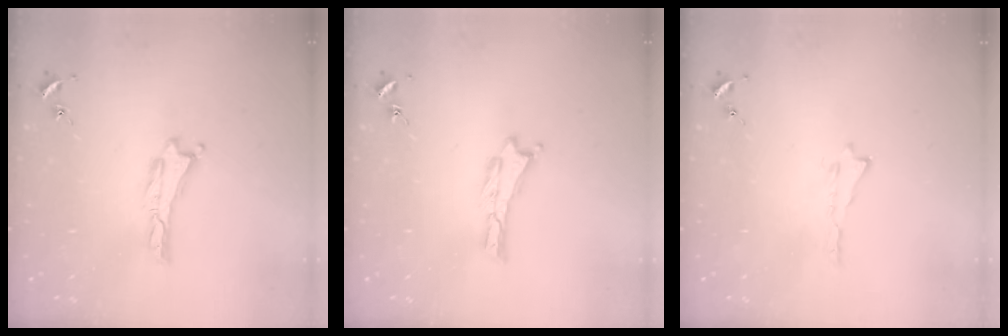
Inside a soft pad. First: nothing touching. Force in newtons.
{"total": 0.0}
{"total": 0.0}